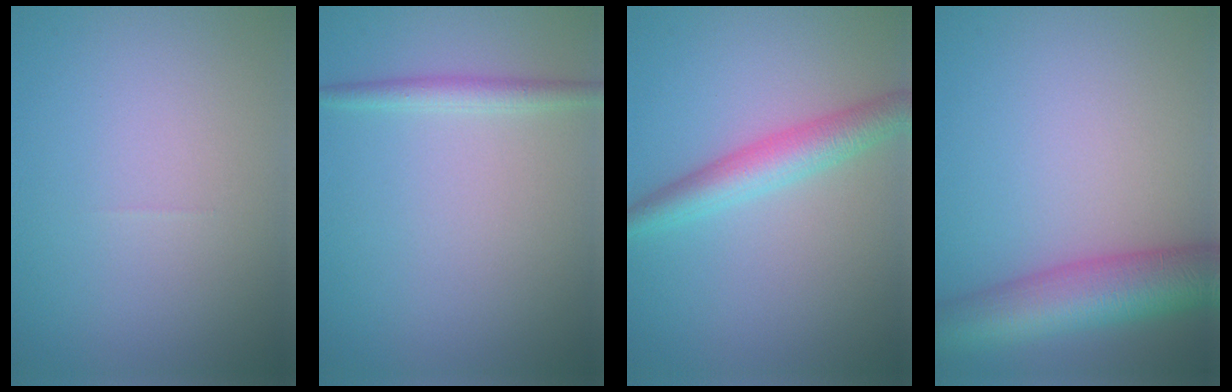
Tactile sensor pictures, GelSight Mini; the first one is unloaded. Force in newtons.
{"total": 1.8, "press": 1.8, "slide": 0.1}
{"total": 3.9, "press": 3.9, "slide": 0.1}
{"total": 8.2, "press": 8.2, "slide": 0.4}